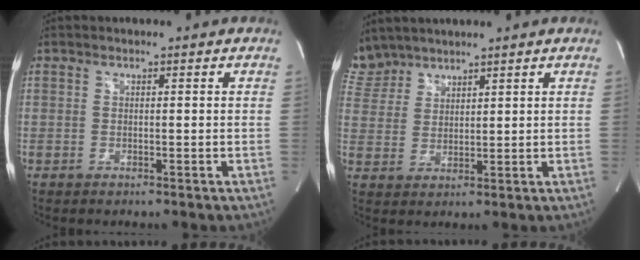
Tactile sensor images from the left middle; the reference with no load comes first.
{"total": 5.9, "force": [5.5, 2.1, -0.1], "torque": [-0.003, 0.013, 0.122]}